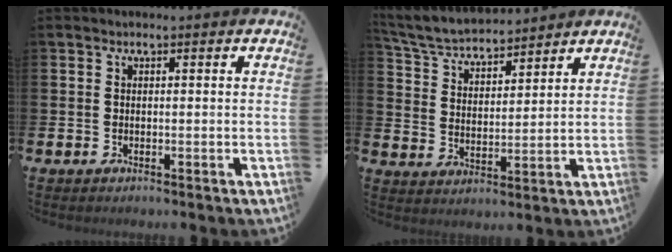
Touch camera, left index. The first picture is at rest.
{"total": 5.5, "force": [5.3, 1.0, 0.9], "torque": [-0.046, -0.035, 0.092]}